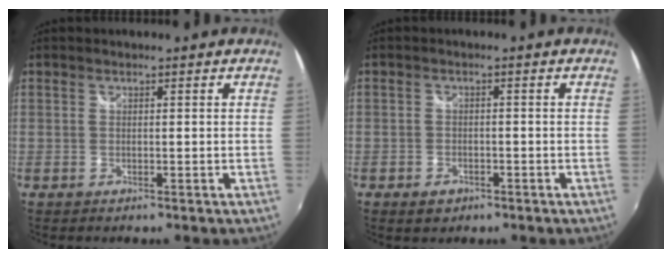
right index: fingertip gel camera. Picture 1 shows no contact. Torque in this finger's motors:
{"motor_torque": [0.38, -0.41, 0.10, 0.00]}